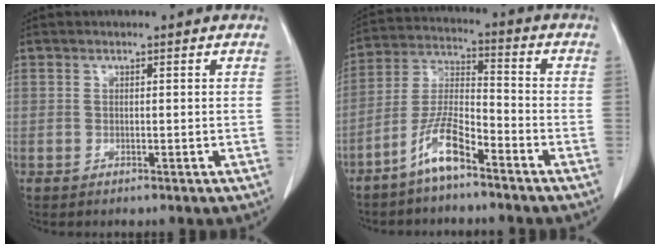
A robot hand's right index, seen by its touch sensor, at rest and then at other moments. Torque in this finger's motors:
{"motor_torque": [0.30, -0.33, 0.21, 0.12]}